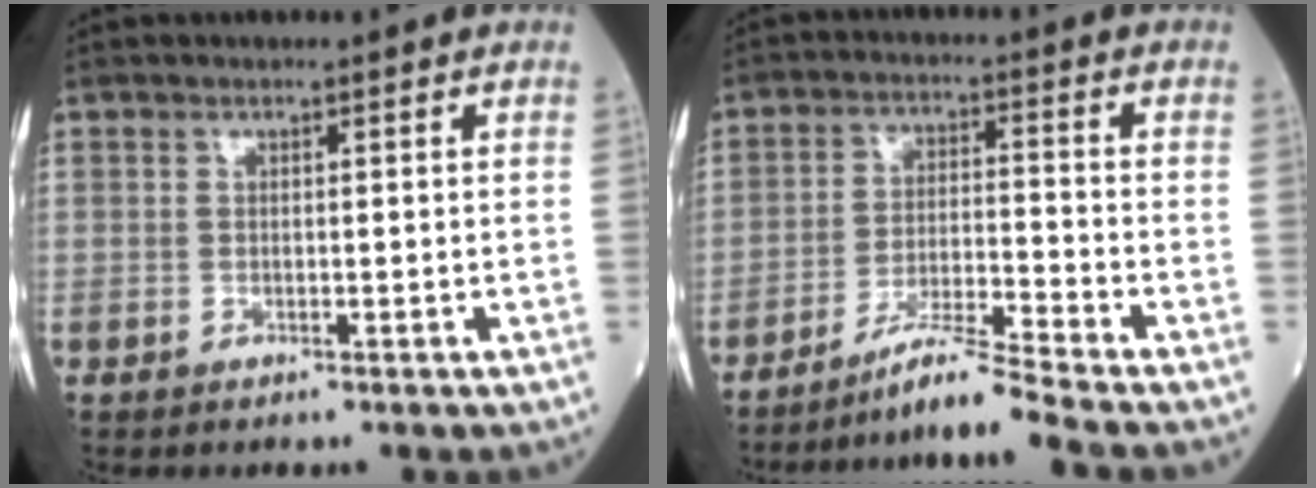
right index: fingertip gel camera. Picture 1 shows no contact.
{"total": 7.6, "force": [-6.6, -2.7, 2.6], "torque": [-0.050, -0.019, -0.122]}